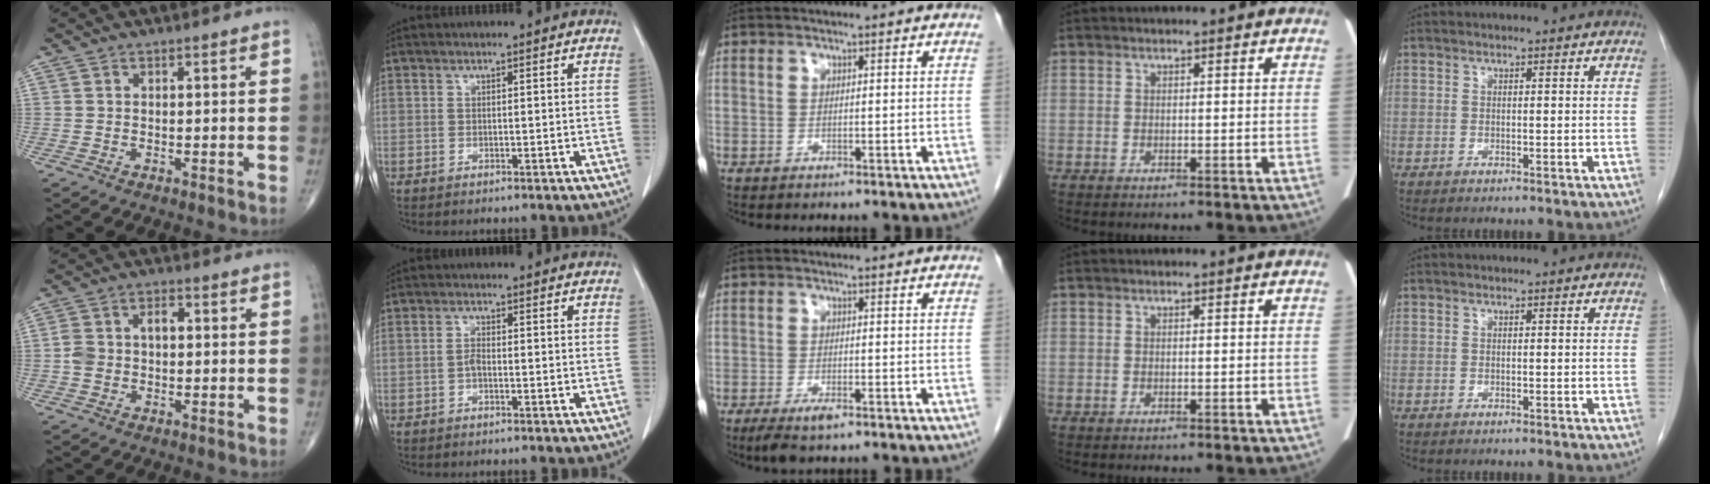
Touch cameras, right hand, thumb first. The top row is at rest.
{"thumb": {"total": 5.5, "force": [0.0, 3.8, 3.9], "torque": [-0.075, 0.028, -0.001]}, "index": {"total": 1.6, "force": [-0.3, 0.5, 1.5], "torque": [-0.024, 0.003, -0.008]}, "middle": {"total": 3.7, "force": [-2.3, 0.9, 2.7], "torque": [-0.055, -0.007, -0.038]}}